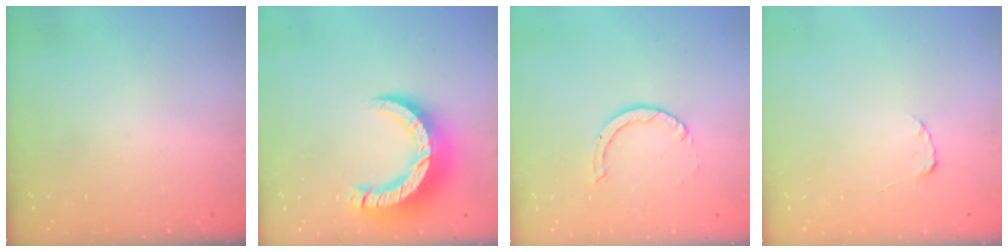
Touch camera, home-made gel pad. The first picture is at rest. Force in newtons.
{"total": 12.9, "press": 12.9, "slide": 1.3}
{"total": 2.0, "press": 2.0, "slide": 0.2}
{"total": 2.2, "press": 2.2, "slide": 0.3}